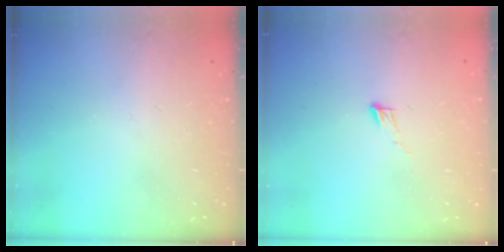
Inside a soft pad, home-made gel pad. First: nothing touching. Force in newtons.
{"total": 3.4, "press": 3.4, "slide": 0.2}